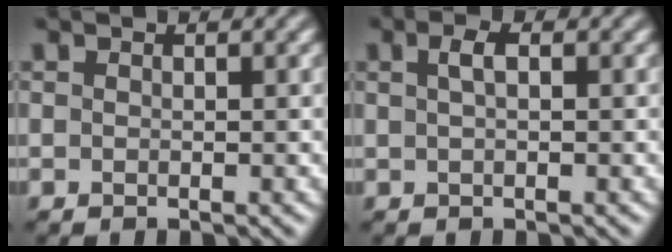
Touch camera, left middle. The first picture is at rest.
{"total": 1.5, "force": [0.4, 0.5, 1.3], "torque": [-0.026, 0.006, 0.008]}